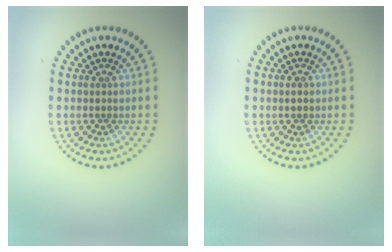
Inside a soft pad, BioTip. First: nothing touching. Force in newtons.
{"total": 1.2, "press": 1.2, "slide": 0.1}